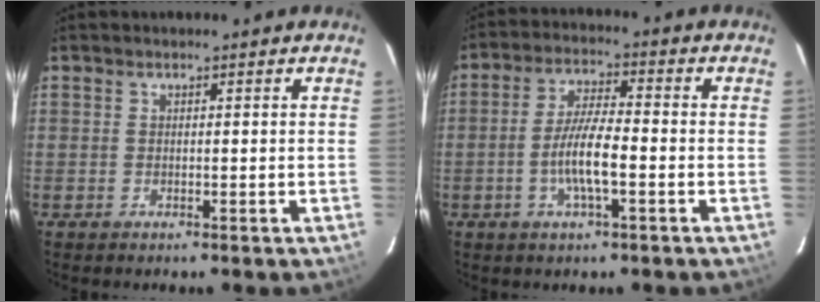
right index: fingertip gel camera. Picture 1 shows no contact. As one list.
[{"total": 7.7, "force": [-2.3, 1.3, 7.3], "torque": [-0.143, 0.002, -0.045]}]